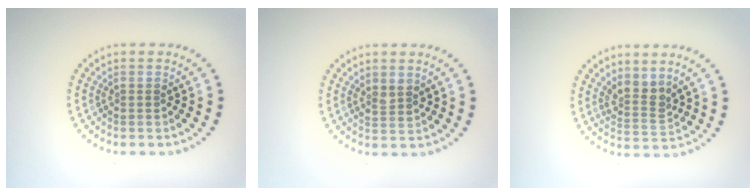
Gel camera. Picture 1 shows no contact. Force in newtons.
{"total": 1.4, "press": 1.2, "slide": 0.6}
{"total": 2.6, "press": 1.9, "slide": 1.7}